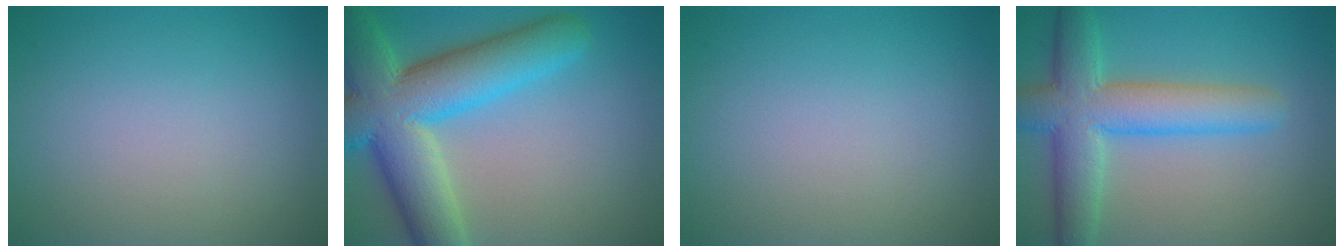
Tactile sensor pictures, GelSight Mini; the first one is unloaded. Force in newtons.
{"total": 11.7, "press": 11.6, "slide": 0.5}
{"total": 0.0}
{"total": 7.7, "press": 7.7, "slide": 0.3}